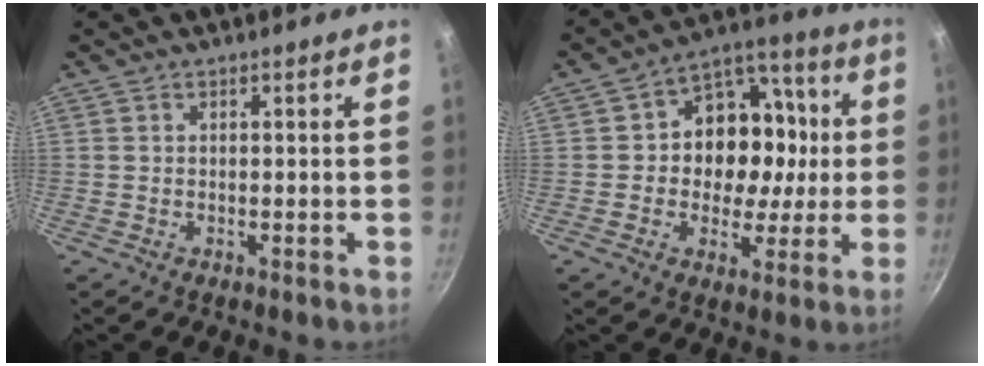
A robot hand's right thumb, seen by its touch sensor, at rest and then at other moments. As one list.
[{"total": 15.3, "force": [0.1, 12.2, 9.2], "torque": [-0.091, 0.027, -0.007]}]